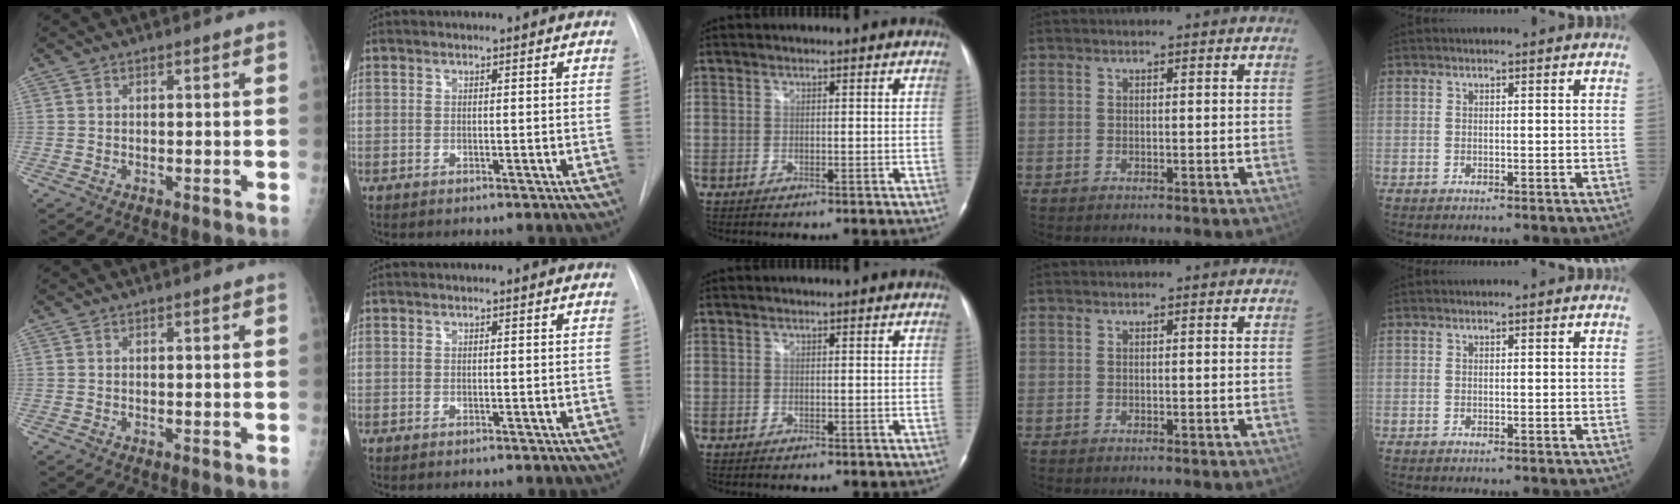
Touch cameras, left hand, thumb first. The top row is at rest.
{}